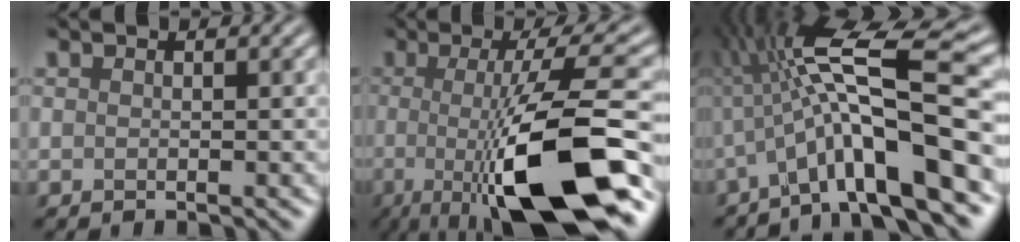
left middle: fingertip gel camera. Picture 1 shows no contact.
{"total": 13.3, "force": [-2.9, 3.3, 12.5], "torque": [-0.163, -0.001, -0.058]}
{"total": 12.8, "force": [-1.8, 2.9, 12.3], "torque": [-0.198, 0.030, -0.034]}